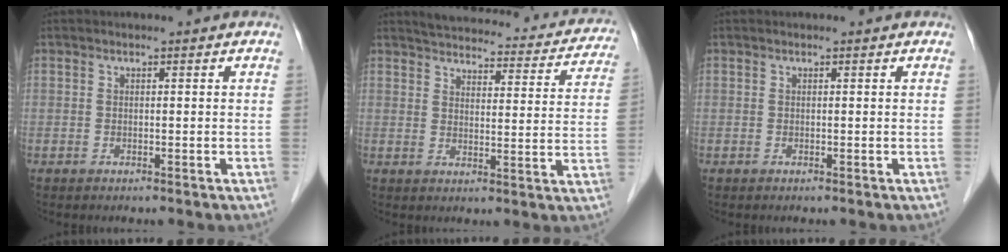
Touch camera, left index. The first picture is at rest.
{"total": 22.6, "force": [20.8, 5.6, 7.0], "torque": [-0.088, -0.014, 0.239]}
{"total": 0.0}